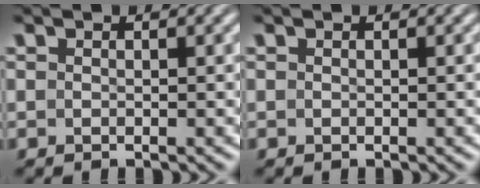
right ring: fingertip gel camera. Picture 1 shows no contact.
{"total": 0.0}